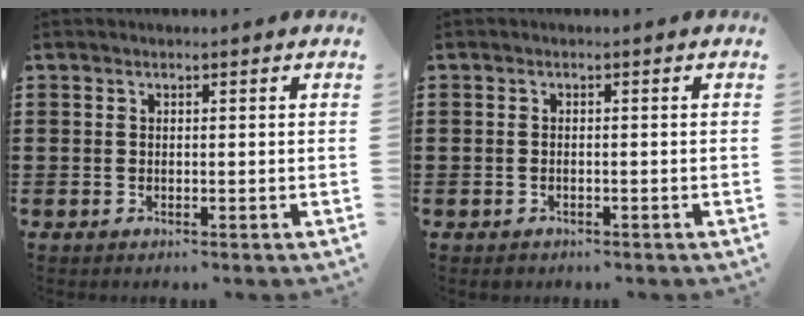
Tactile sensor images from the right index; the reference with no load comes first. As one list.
[{"total": 0.7, "force": [-0.6, 0.3, 0.3], "torque": [-0.009, -0.003, -0.012]}]